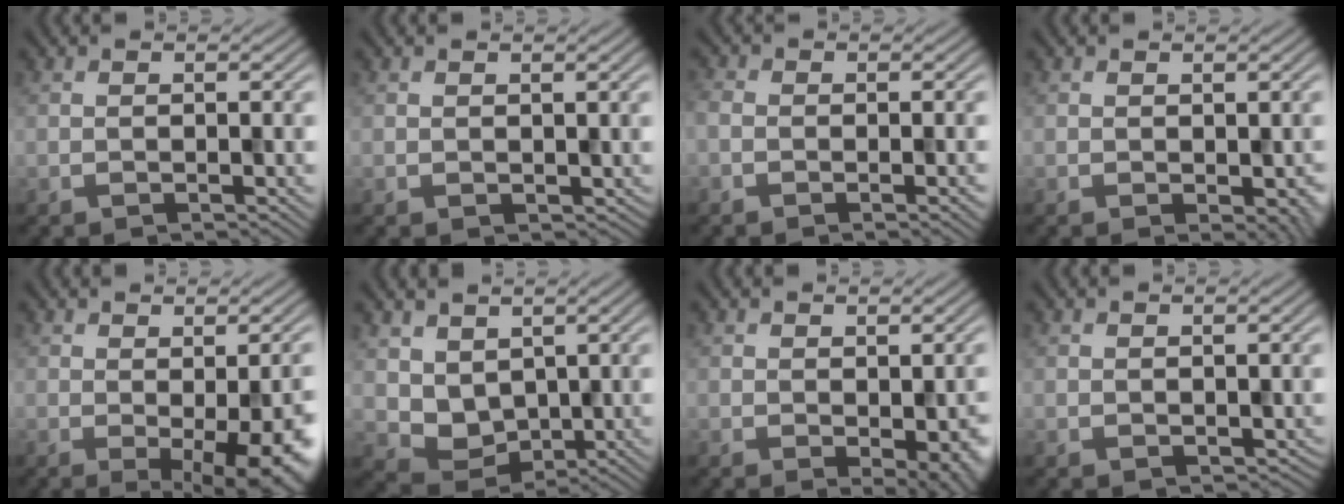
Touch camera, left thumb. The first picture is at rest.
{"total": 0.7, "force": [0.4, 0.5, 0.0], "torque": [-0.005, -0.007, 0.007]}
{"total": 3.2, "force": [-1.7, 1.9, 2.0], "torque": [-0.023, -0.002, -0.024]}
{"total": 2.5, "force": [-0.6, 1.4, 2.0], "torque": [-0.027, -0.012, 0.000]}
{"total": 8.8, "force": [-2.6, 2.8, 7.9], "torque": [-0.106, -0.028, -0.018]}
{"total": 4.9, "force": [1.8, 3.9, 2.2], "torque": [-0.063, -0.018, 0.037]}
{"total": 4.6, "force": [-1.2, 2.3, 3.8], "torque": [-0.049, -0.026, 0.003]}
{"total": 0.7, "force": [0.2, 0.7, 0.2], "torque": [-0.008, -0.008, 0.005]}